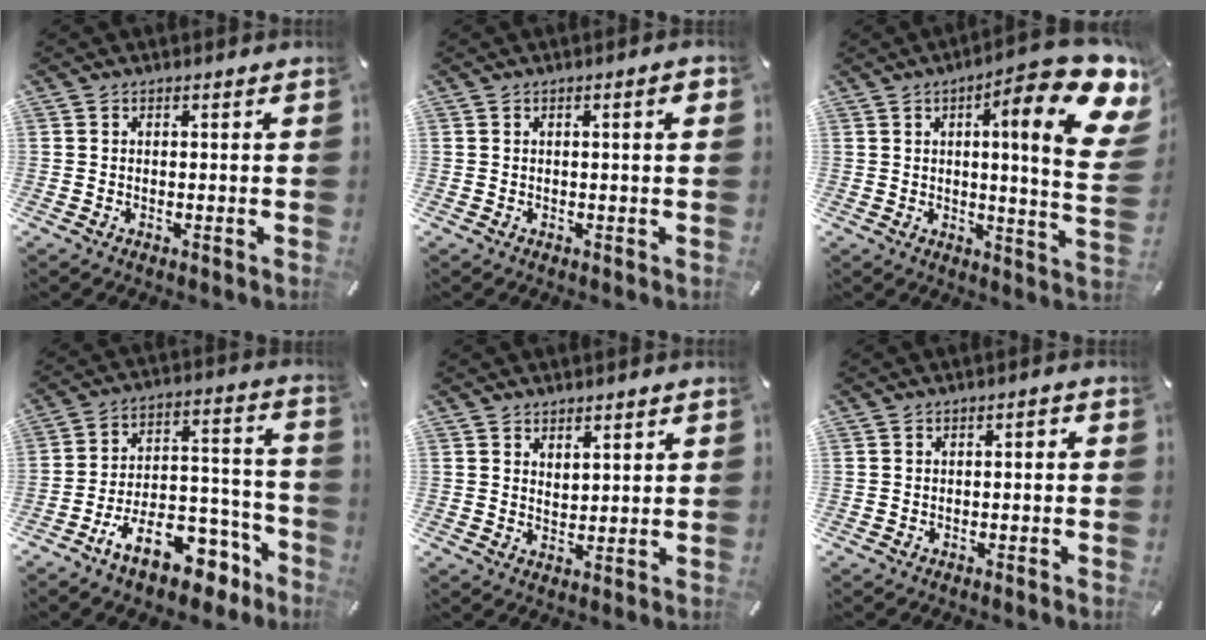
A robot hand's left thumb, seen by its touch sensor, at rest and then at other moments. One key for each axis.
{"total": 3.6, "fx": 1.0, "fy": 0.5, "fz": 3.4, "tx": -0.058, "ty": 0.000, "tz": 0.013}
{"total": 21.5, "fx": 8.7, "fy": 4.9, "fz": 19.0, "tx": -0.272, "ty": -0.059, "tz": 0.121}
{"total": 16.2, "fx": -10.3, "fy": 8.5, "fz": 9.1, "tx": -0.117, "ty": 0.060, "tz": -0.162}
{"total": 2.5, "fx": 2.2, "fy": 1.3, "fz": -0.1, "tx": 0.009, "ty": -0.010, "tz": 0.040}
{"total": 1.6, "fx": -0.8, "fy": 0.7, "fz": 1.2, "tx": -0.022, "ty": 0.006, "tz": -0.018}